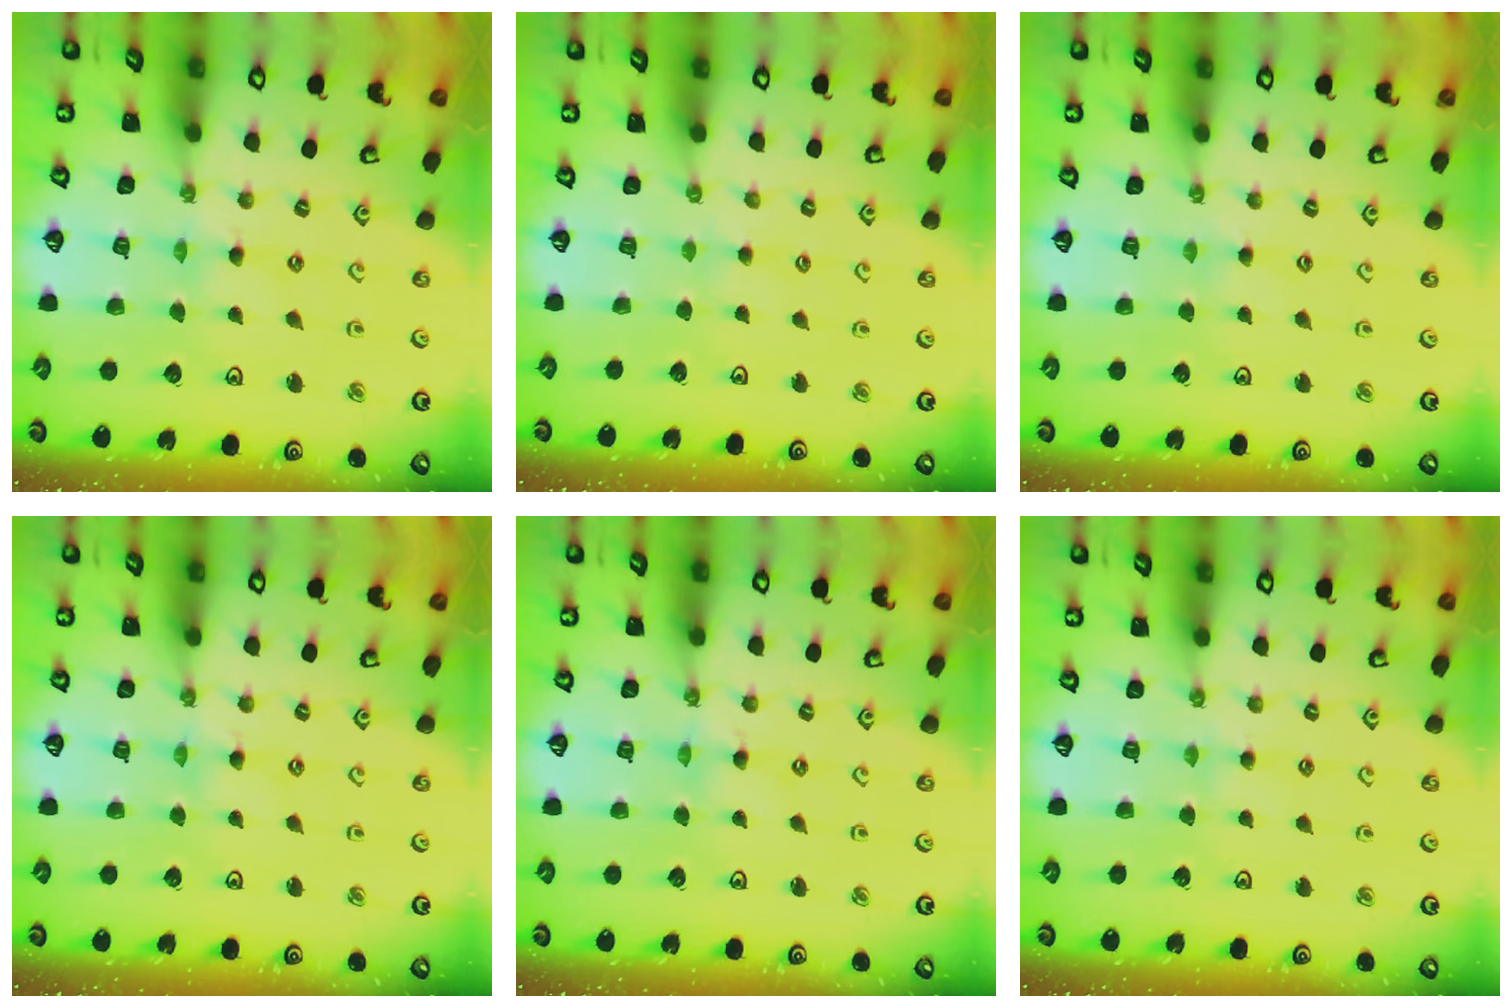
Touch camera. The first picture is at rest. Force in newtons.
{"total": 1.7, "press": 1.7, "slide": 0.3}
{"total": 1.2, "press": 1.2, "slide": 0.2}
{"total": 0.6, "press": 0.6, "slide": 0.1}
{"total": 0.0}
{"total": 2.3, "press": 2.3, "slide": 0.4}